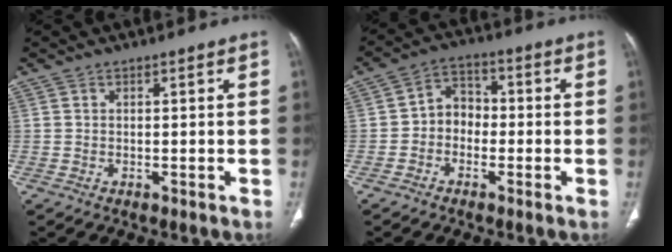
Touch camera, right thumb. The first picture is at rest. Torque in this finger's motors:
{"motor_torque": [0.09, 0.07, 0.51, -0.36, 0.03]}